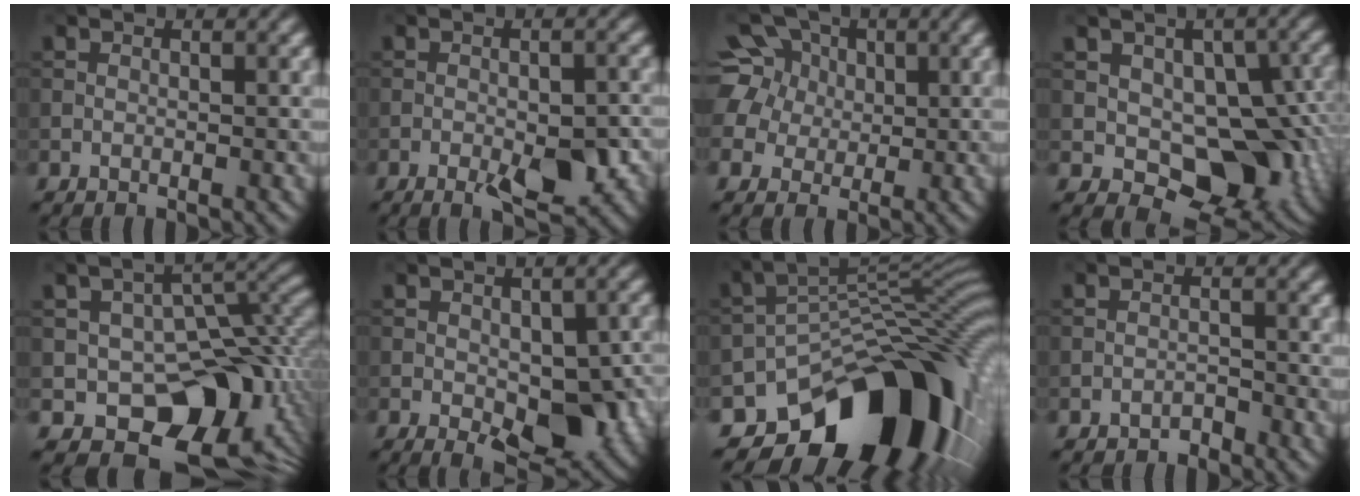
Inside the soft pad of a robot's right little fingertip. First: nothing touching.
{"total": 5.6, "force": [-2.1, 2.0, 4.8], "torque": [-0.076, -0.006, -0.028]}
{"total": 8.6, "force": [3.1, 7.1, 3.9], "torque": [-0.086, 0.033, 0.034]}
{"total": 11.0, "force": [-0.8, 7.0, 8.5], "torque": [-0.106, -0.016, -0.008]}
{"total": 12.0, "force": [-3.0, 8.1, 8.4], "torque": [-0.105, -0.012, -0.047]}
{"total": 7.4, "force": [-1.8, 3.8, 6.0], "torque": [-0.093, -0.017, -0.019]}
{"total": 15.3, "force": [-8.9, 8.1, 9.5], "torque": [-0.130, -0.002, -0.142]}
{"total": 0.9, "force": [-0.9, 0.3, 0.2], "torque": [0.000, 0.003, -0.017]}